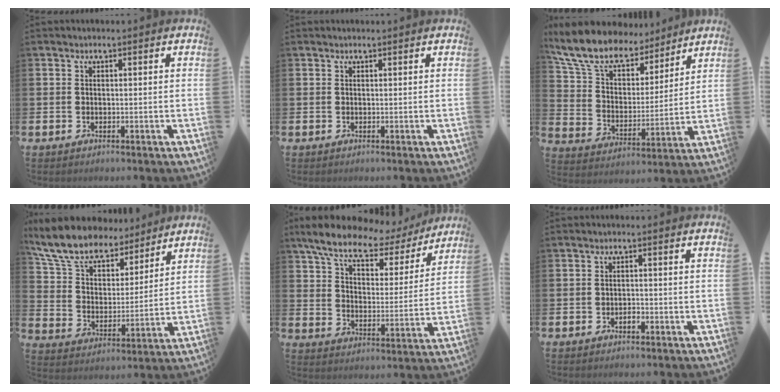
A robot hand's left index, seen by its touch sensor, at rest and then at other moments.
{"total": 0.0}
{"total": 11.0, "force": [9.9, 3.8, 3.2], "torque": [-0.114, -0.058, 0.179]}
{"total": 9.7, "force": [8.8, 3.0, 2.7], "torque": [-0.098, -0.053, 0.161]}
{"total": 8.8, "force": [7.5, 2.8, 3.7], "torque": [-0.101, -0.044, 0.126]}
{"total": 1.0, "force": [-0.5, 0.6, 0.6], "torque": [0.004, -0.008, -0.012]}